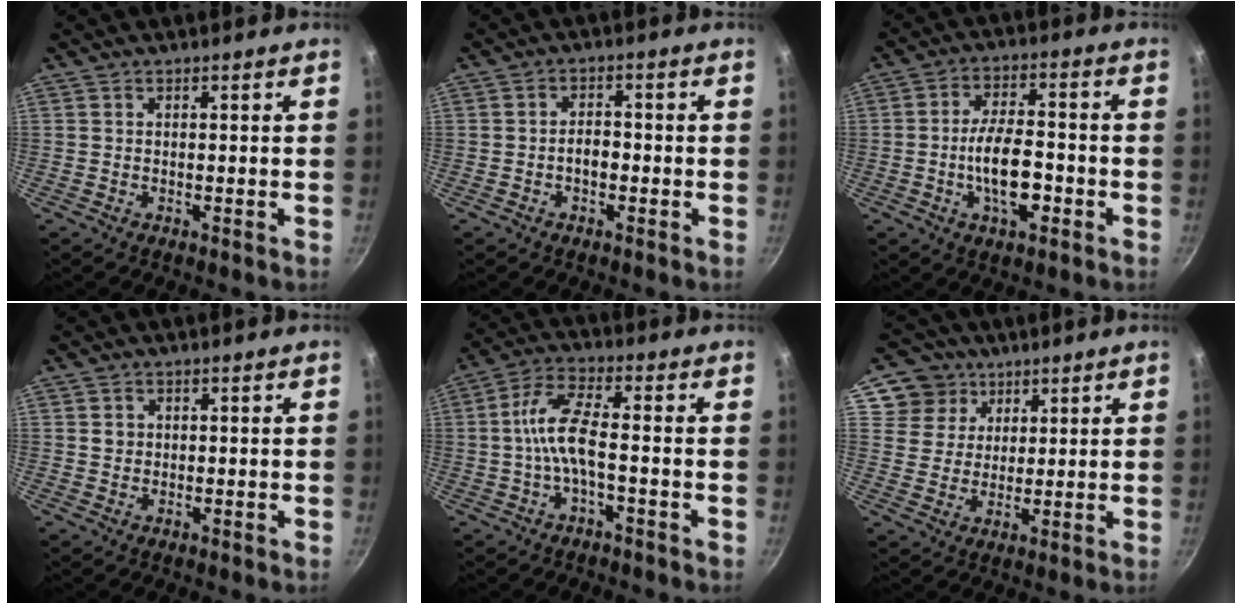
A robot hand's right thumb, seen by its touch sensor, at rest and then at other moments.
{"total": 3.2, "force": [-0.9, 1.9, 2.4], "torque": [-0.024, 0.015, -0.014]}
{"total": 10.1, "force": [-2.9, 4.6, 8.5], "torque": [-0.136, 0.025, -0.053]}
{"total": 1.6, "force": [0.3, 1.5, 0.5], "torque": [-0.003, 0.004, 0.005]}
{"total": 7.8, "force": [-1.8, 2.5, 7.1], "torque": [-0.159, 0.028, -0.044]}
{"total": 8.5, "force": [4.6, 7.1, 1.2], "torque": [0.012, -0.010, 0.075]}